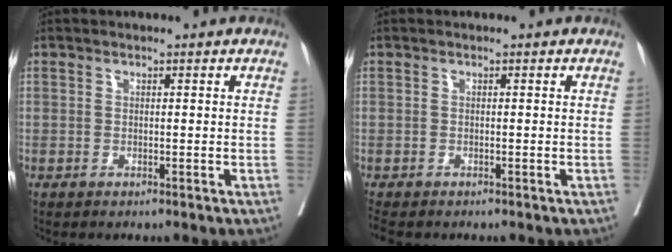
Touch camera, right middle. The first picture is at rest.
{"total": 2.2, "force": [-1.9, 0.5, 0.8], "torque": [-0.019, -0.009, -0.031]}